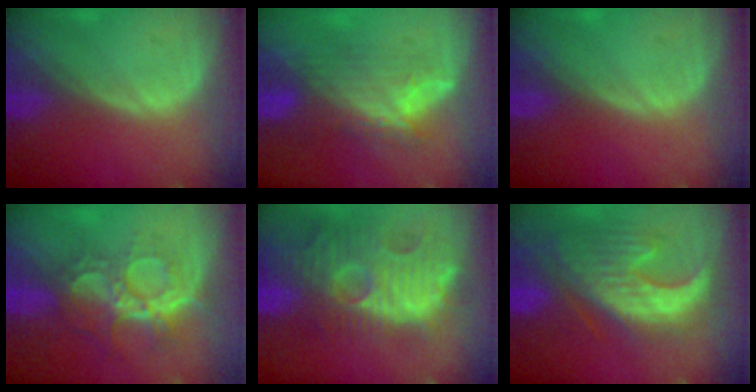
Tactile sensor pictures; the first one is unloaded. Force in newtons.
{"total": 7.3, "press": 7.1, "slide": 1.8}
{"total": 0.0}
{"total": 9.4, "press": 8.0, "slide": 5.0}
{"total": 14.0, "press": 12.4, "slide": 6.4}
{"total": 11.1, "press": 10.7, "slide": 2.9}